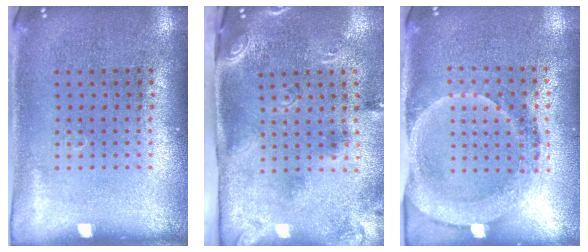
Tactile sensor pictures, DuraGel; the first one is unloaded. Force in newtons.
{"total": 2.8, "press": 1.7, "slide": 2.2}
{"total": 1.8, "press": 1.6, "slide": 0.7}